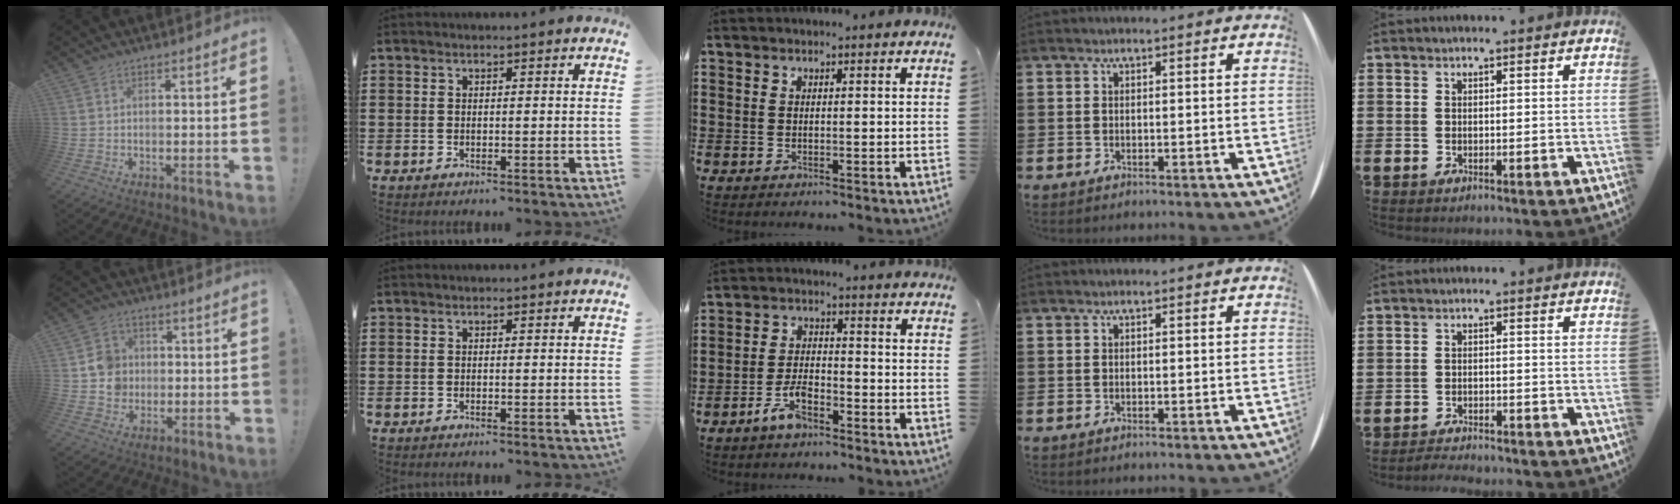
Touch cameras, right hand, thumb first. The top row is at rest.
{"thumb": {"total": 8.2, "force": [0.1, 7.9, 2.3], "torque": [-0.017, 0.004, 0.007]}, "middle": {"total": 5.1, "force": [-3.4, 1.7, 3.3], "torque": [-0.075, 0.006, -0.067]}, "little": {"total": 2.0, "force": [-2.0, 0.0, -0.2], "torque": [-0.002, 0.004, -0.044]}}